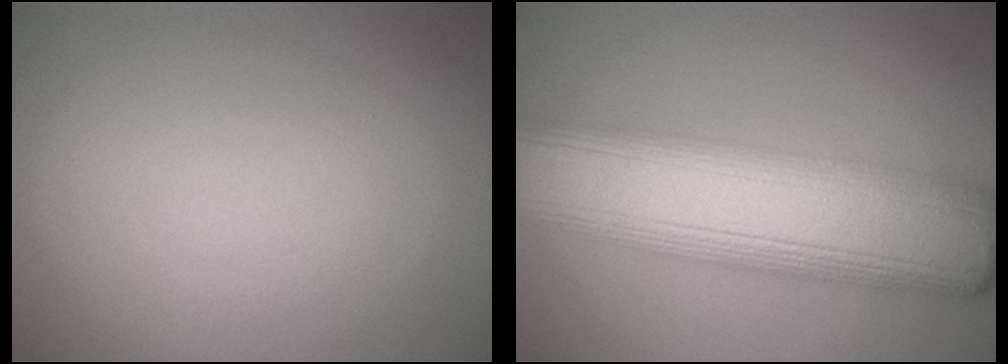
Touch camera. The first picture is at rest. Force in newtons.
{"total": 13.1, "press": 13.1, "slide": 0.4}